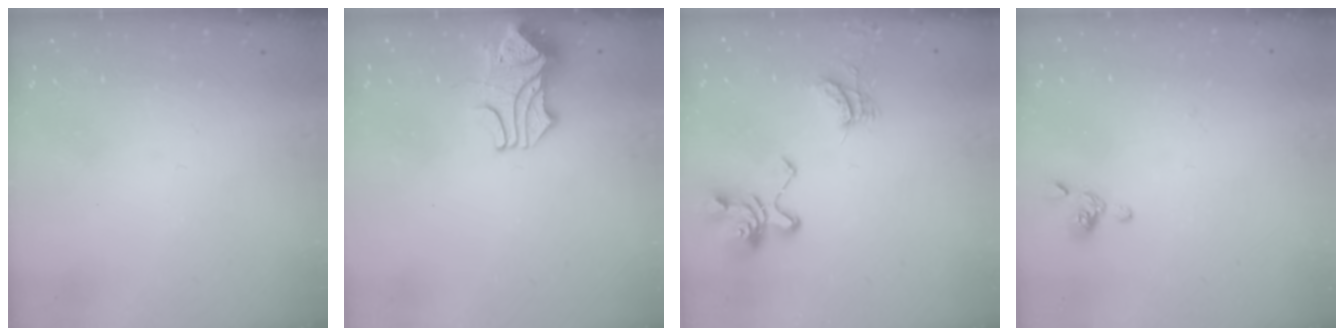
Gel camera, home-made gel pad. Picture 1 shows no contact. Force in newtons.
{"total": 1.9, "press": 1.6, "slide": 1.0}
{"total": 9.4, "press": 9.3, "slide": 1.0}
{"total": 2.5, "press": 2.5, "slide": 0.6}